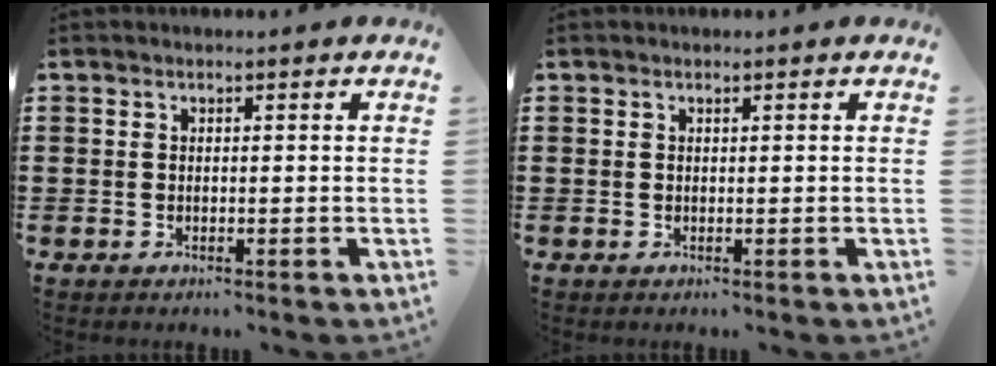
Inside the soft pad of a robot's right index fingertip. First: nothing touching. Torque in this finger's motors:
{"motor_torque": [-0.28, 0.06, 0.00, -0.01]}